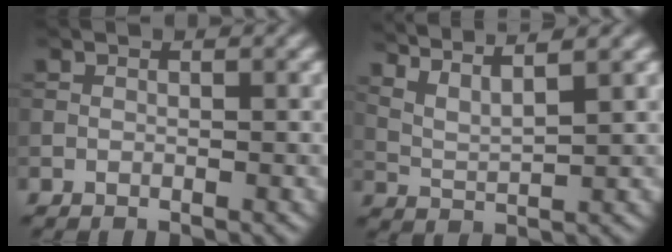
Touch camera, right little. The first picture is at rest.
{"total": 5.8, "force": [4.6, 1.2, 3.3], "torque": [-0.056, 0.018, 0.064]}